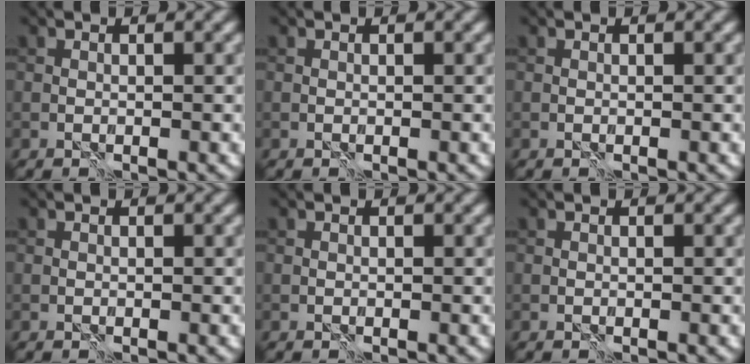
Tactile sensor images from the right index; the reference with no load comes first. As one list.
[{"total": 0.0}, {"total": 0.0}, {"total": 0.0}, {"total": 0.0}, {"total": 0.0}]